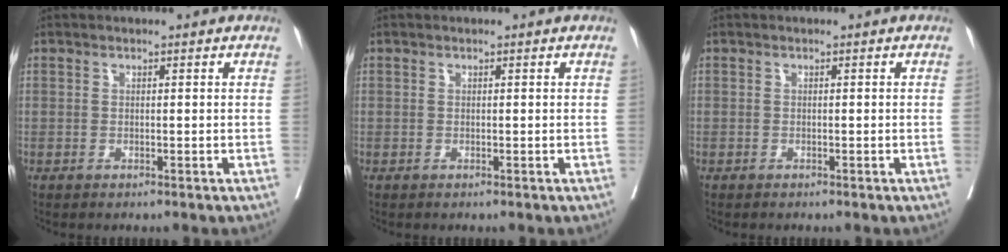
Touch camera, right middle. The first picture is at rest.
{"total": 0.0}
{"total": 0.0}